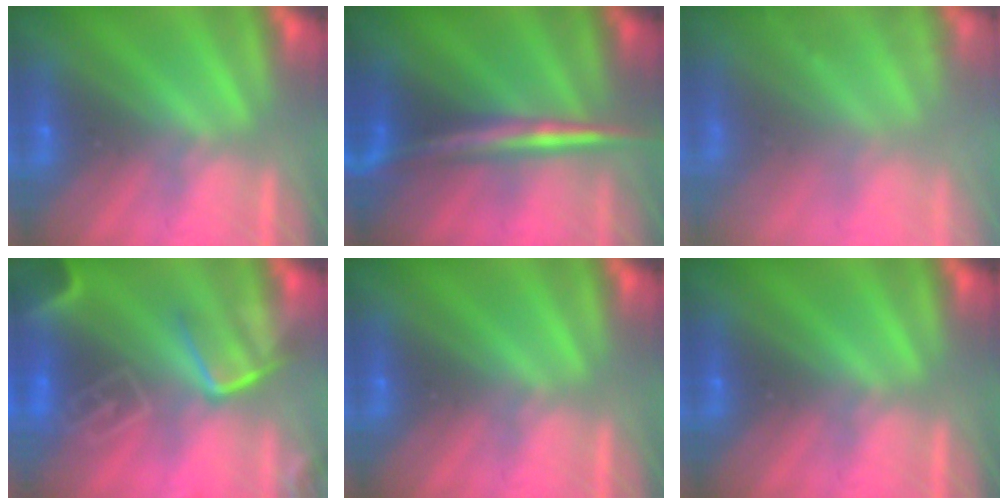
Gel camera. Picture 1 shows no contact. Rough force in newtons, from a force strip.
{"total": 2.9}
{"total": 7.5}
{"total": 7.3}
{"total": 0.0}
{"total": 0.0}